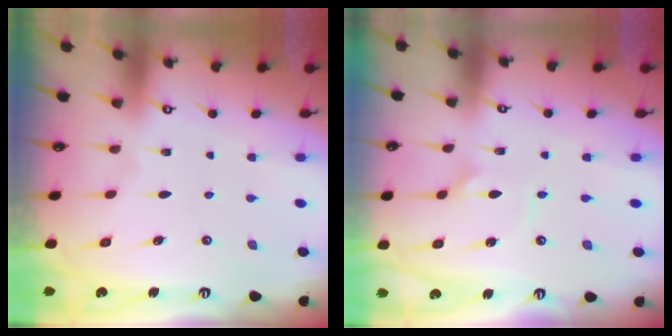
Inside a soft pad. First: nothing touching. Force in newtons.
{"total": 2.7, "press": 2.7, "slide": 0.2}